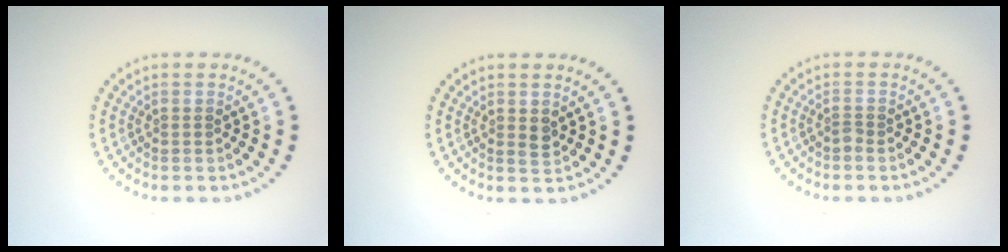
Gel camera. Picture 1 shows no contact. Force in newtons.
{"total": 1.1, "press": 1.0, "slide": 0.2}
{"total": 0.7, "press": 0.5, "slide": 0.5}